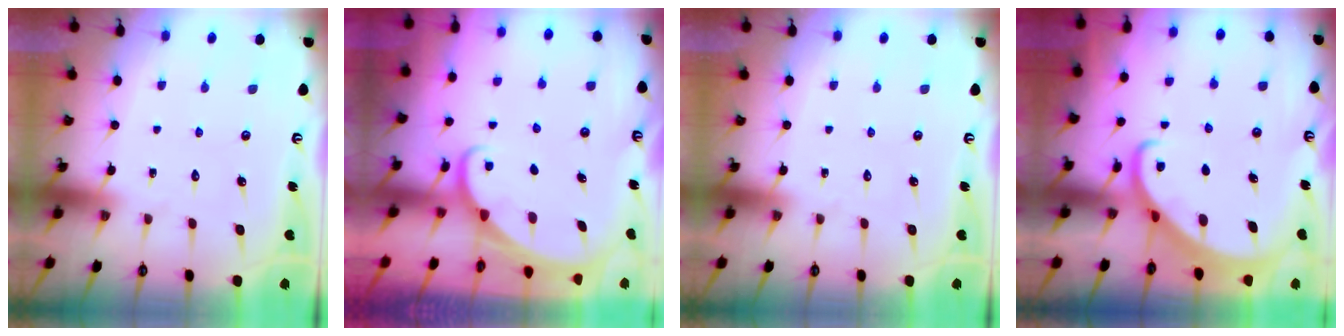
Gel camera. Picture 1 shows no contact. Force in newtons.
{"total": 1.5, "press": 1.5, "slide": 0.1}
{"total": 0.0}
{"total": 2.2, "press": 2.2, "slide": 0.3}